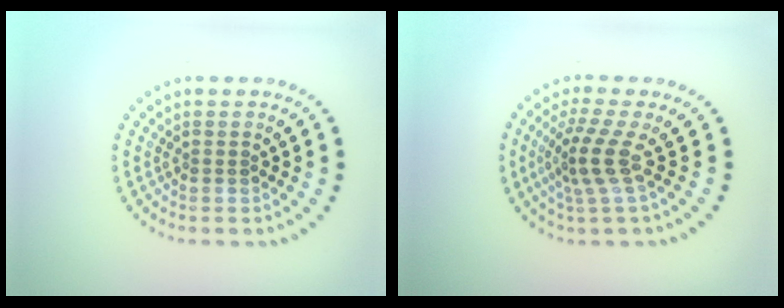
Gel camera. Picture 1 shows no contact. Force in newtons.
{"total": 3.2, "press": 2.2, "slide": 2.4}